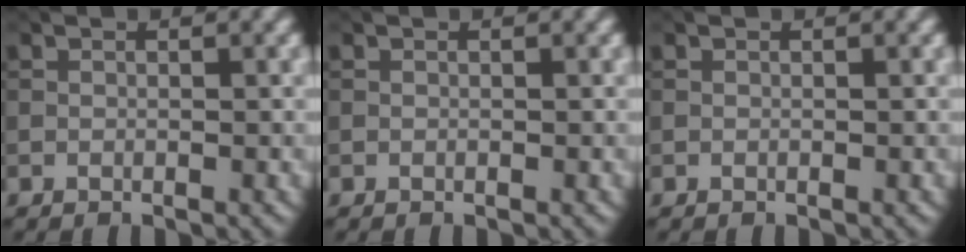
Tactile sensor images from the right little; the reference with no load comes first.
{"total": 0.0}
{"total": 0.0}